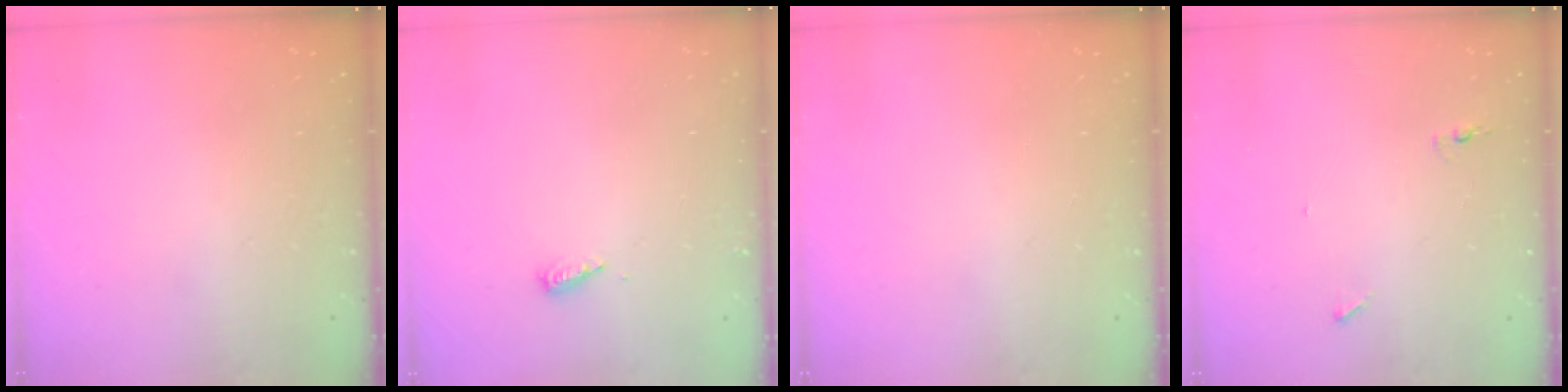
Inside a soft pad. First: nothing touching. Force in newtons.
{"total": 3.6, "press": 3.6, "slide": 0.3}
{"total": 0.0}
{"total": 4.7, "press": 4.5, "slide": 1.4}